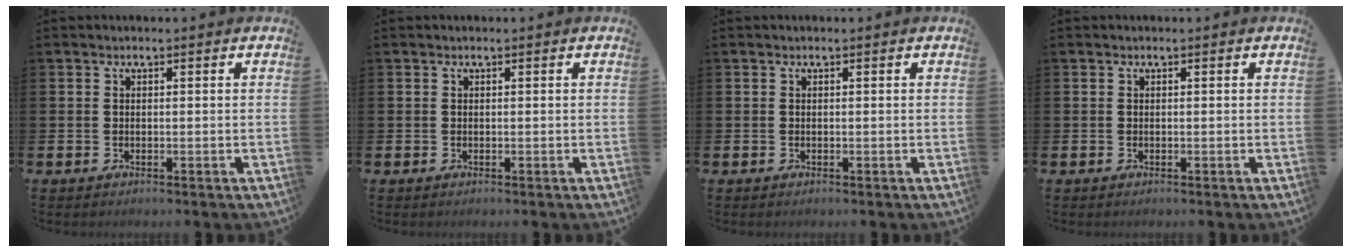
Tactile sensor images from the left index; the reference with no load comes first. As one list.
[{"total": 0.0}, {"total": 0.0}, {"total": 0.0}]